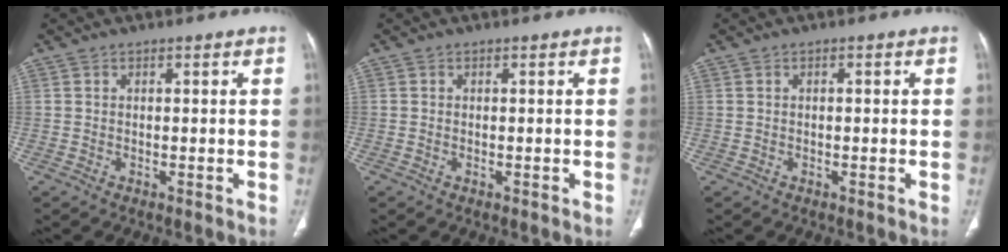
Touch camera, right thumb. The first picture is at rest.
{"total": 0.0}
{"total": 0.7, "force": [0.0, 0.2, 0.6], "torque": [-0.014, 0.003, 0.002]}